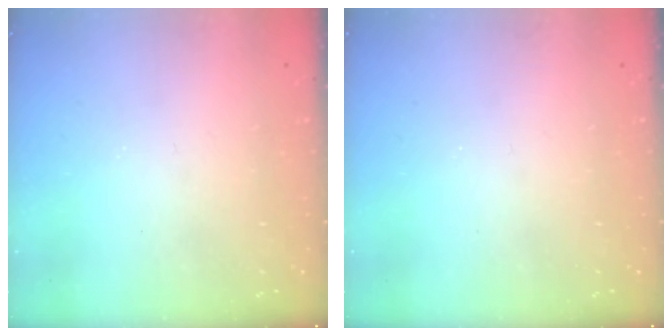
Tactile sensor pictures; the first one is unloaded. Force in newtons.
{"total": 0.0}